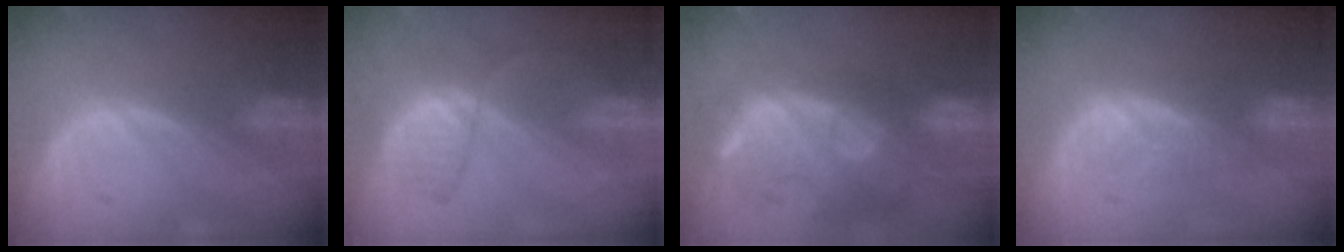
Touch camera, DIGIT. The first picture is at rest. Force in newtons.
{"total": 6.6, "press": 6.0, "slide": 2.8}
{"total": 12.6, "press": 11.3, "slide": 5.7}
{"total": 5.4, "press": 5.1, "slide": 1.6}